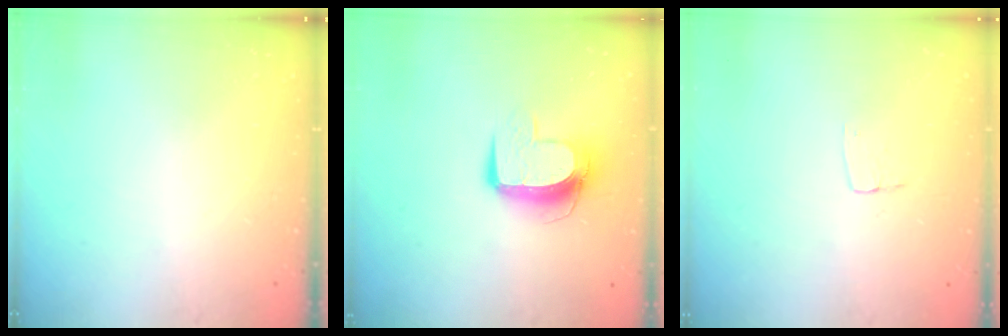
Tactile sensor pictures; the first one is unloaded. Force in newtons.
{"total": 10.2, "press": 10.2, "slide": 0.6}
{"total": 3.4, "press": 3.4, "slide": 0.2}